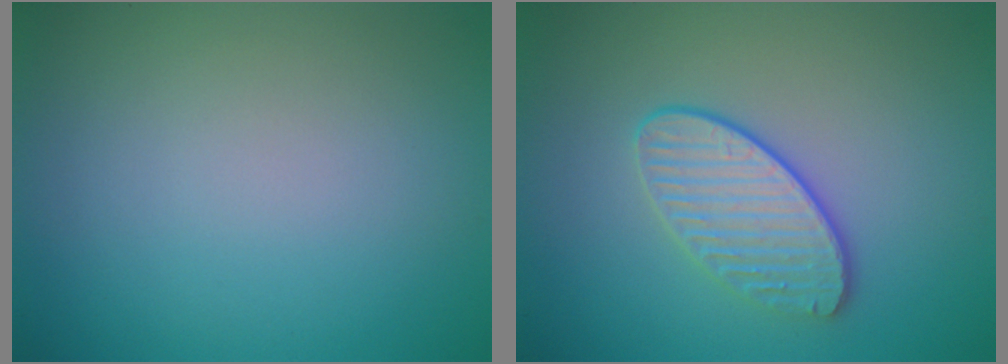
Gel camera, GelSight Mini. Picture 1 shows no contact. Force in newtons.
{"total": 3.0, "press": 2.8, "slide": 1.2}